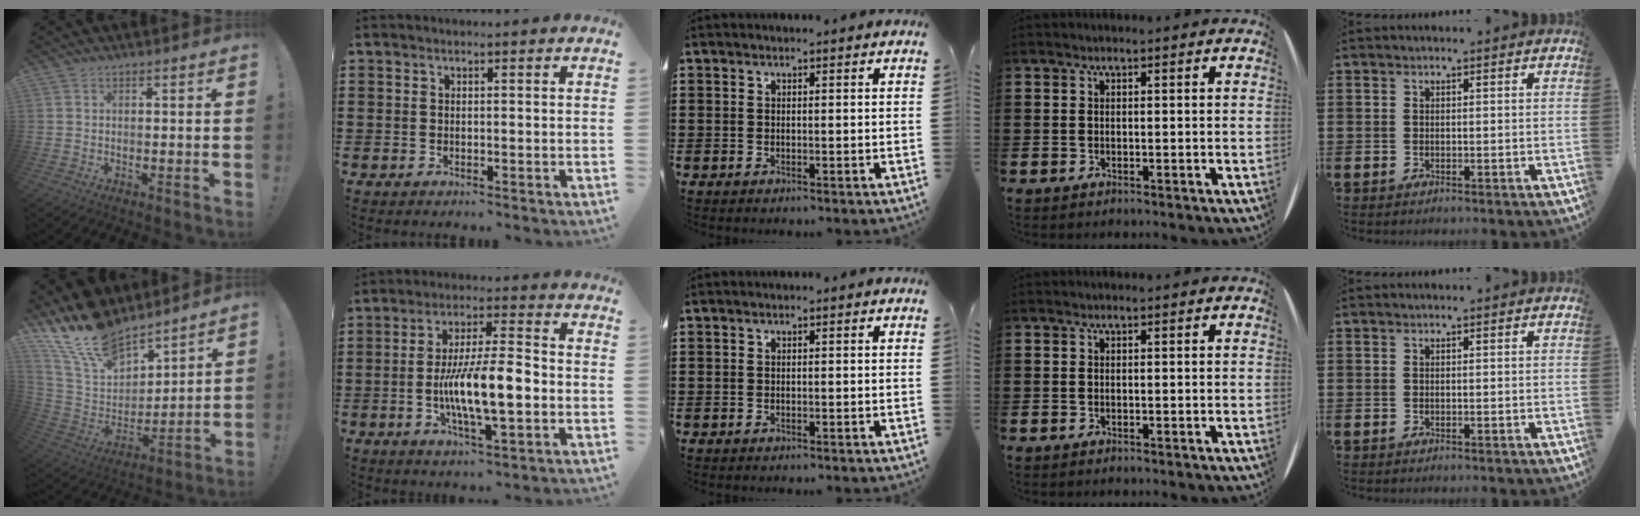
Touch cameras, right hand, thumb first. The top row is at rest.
{"thumb": {"total": 19.2, "force": [15.0, 8.7, 8.1], "torque": [-0.179, -0.101, 0.281]}, "index": {"total": 11.1, "force": [-2.3, 3.2, 10.4], "torque": [-0.194, -0.004, -0.044]}}